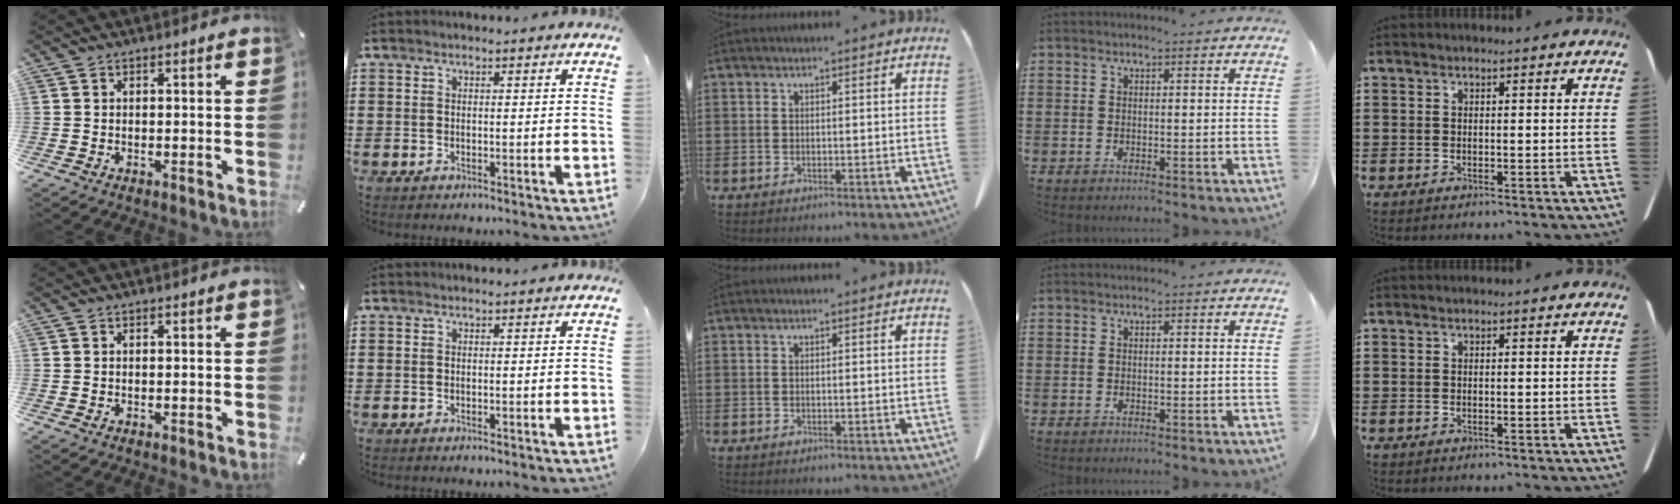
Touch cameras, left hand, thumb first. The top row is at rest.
{}